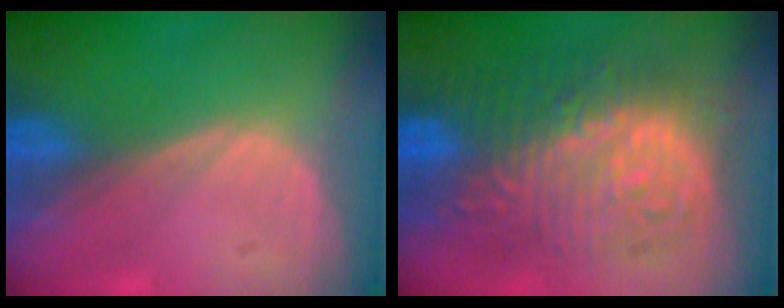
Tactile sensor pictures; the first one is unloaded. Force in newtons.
{"total": 12.7, "press": 12.7, "slide": 1.3}